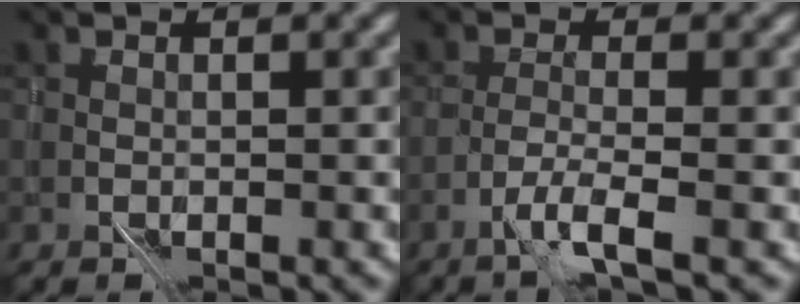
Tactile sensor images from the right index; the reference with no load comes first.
{"total": 1.7, "force": [-1.0, -0.4, 1.3], "torque": [-0.021, 0.011, -0.033]}